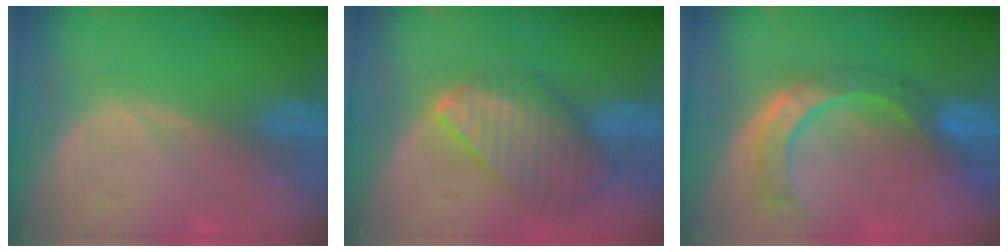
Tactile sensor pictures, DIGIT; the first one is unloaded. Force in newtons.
{"total": 9.6, "press": 8.4, "slide": 4.7}
{"total": 8.5, "press": 7.2, "slide": 4.6}